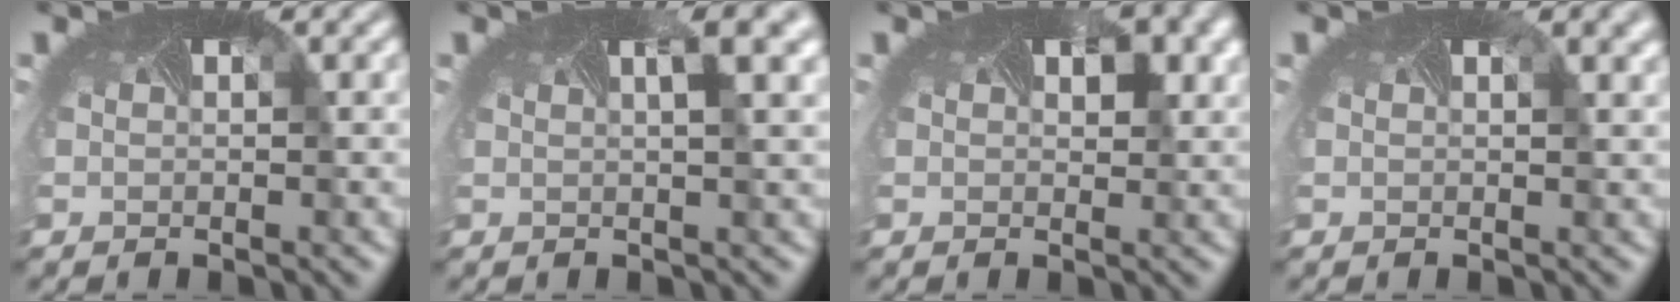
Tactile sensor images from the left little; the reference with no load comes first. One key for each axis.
{"total": 3.4, "fx": 1.4, "fy": 0.7, "fz": 3.0, "tx": -0.026, "ty": 0.003, "tz": 0.012}
{"total": 2.2, "fx": 0.9, "fy": 0.9, "fz": 1.7, "tx": -0.033, "ty": -0.008, "tz": 0.018}
{"total": 2.4, "fx": 1.3, "fy": 1.0, "fz": 1.8, "tx": -0.009, "ty": 0.005, "tz": -0.002}